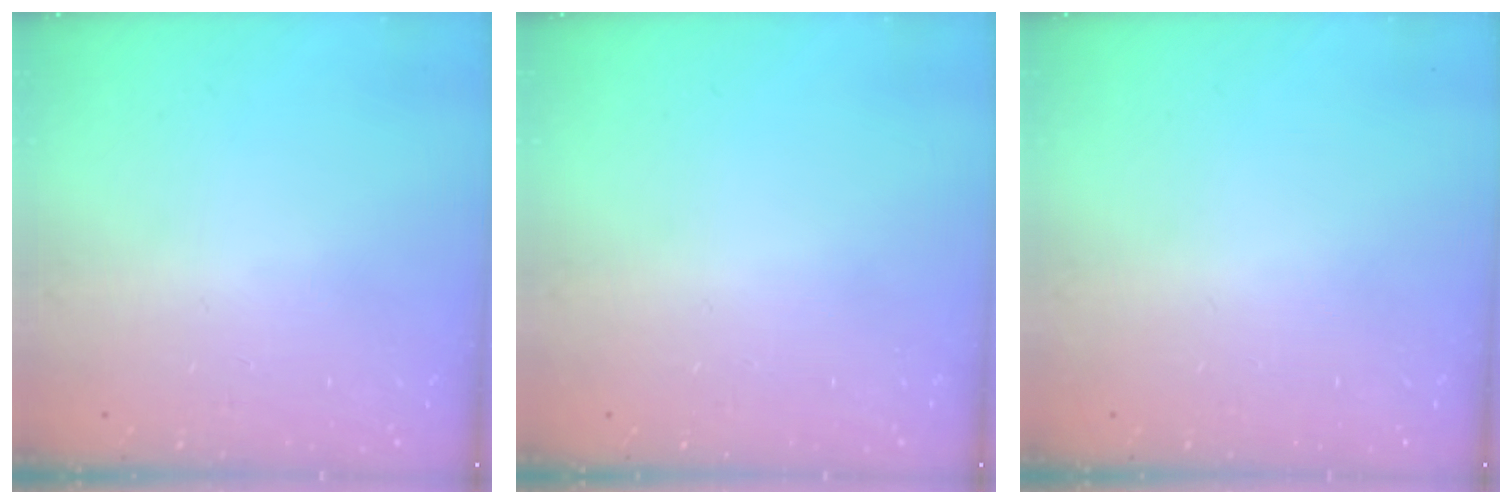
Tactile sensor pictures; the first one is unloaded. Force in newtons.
{"total": 0.0}
{"total": 0.0}